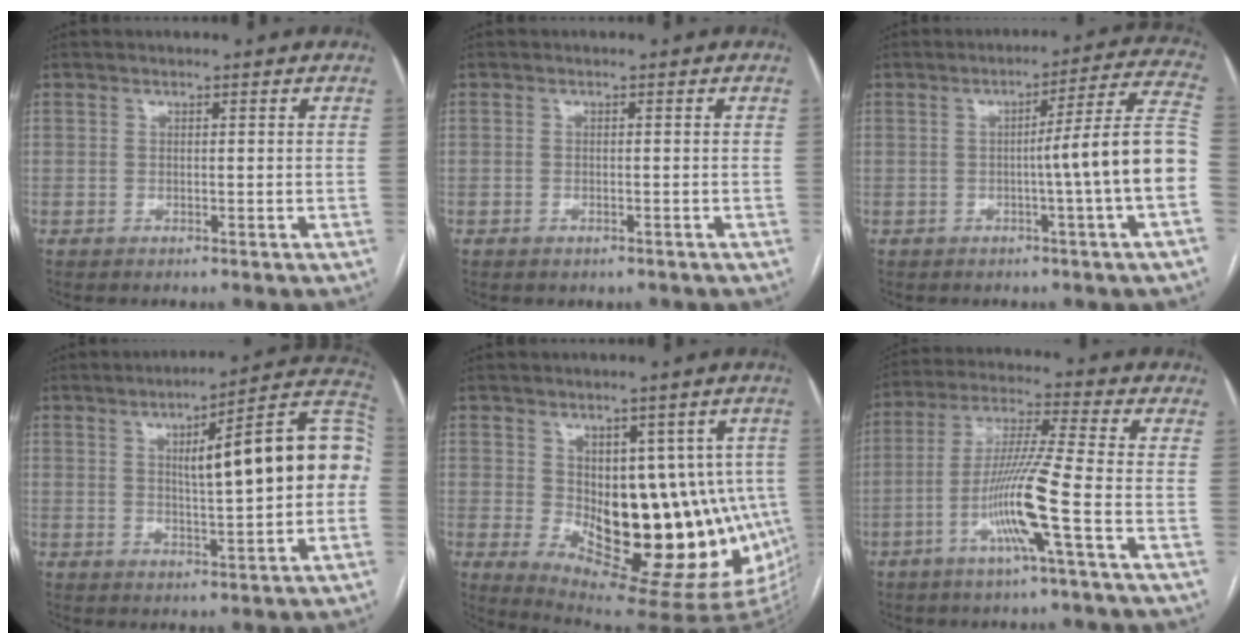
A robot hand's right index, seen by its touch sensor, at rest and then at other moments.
{"total": 1.0, "force": [-0.6, 0.5, 0.5], "torque": [-0.014, -0.001, -0.003]}
{"total": 12.2, "force": [-2.2, -2.1, 11.9], "torque": [-0.152, 0.018, -0.035]}
{"total": 16.5, "force": [1.9, 2.5, 16.2], "torque": [-0.216, 0.043, 0.025]}
{"total": 20.1, "force": [-2.3, 9.0, 17.8], "torque": [-0.180, 0.010, 0.000]}
{"total": 11.3, "force": [-4.2, -1.4, 10.4], "torque": [-0.206, -0.005, -0.085]}